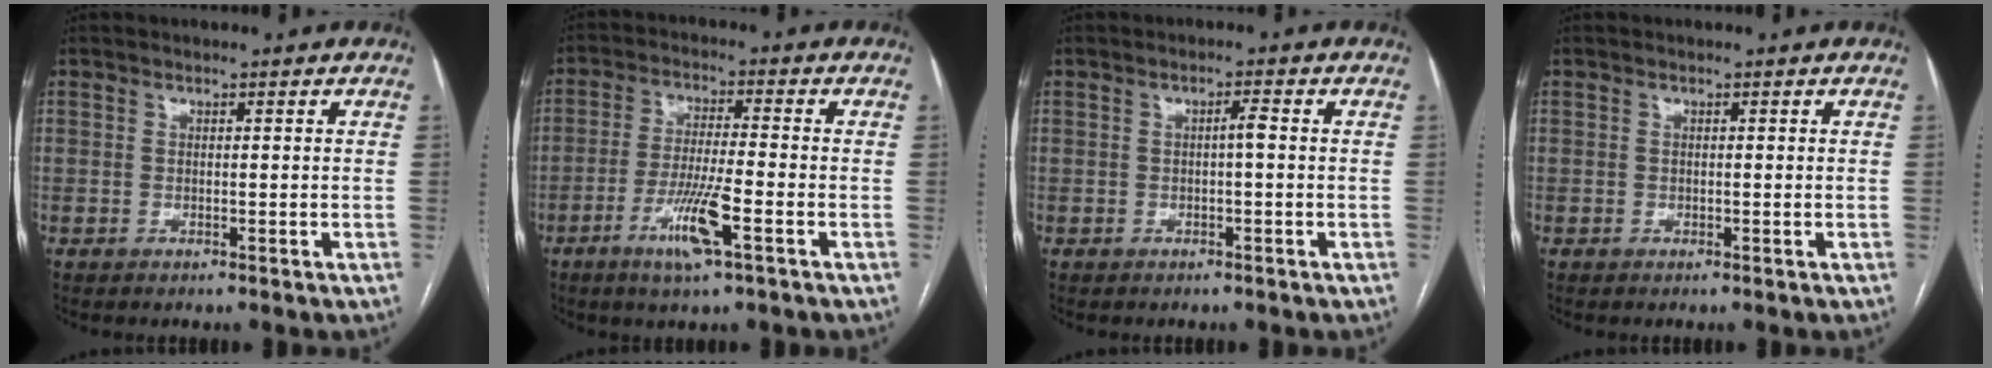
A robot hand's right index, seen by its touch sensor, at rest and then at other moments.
{"total": 8.3, "force": [-3.8, 0.3, 7.3], "torque": [-0.144, -0.013, -0.070]}
{"total": 1.5, "force": [-0.1, 0.1, 1.5], "torque": [-0.024, 0.004, -0.001]}
{"total": 0.0}